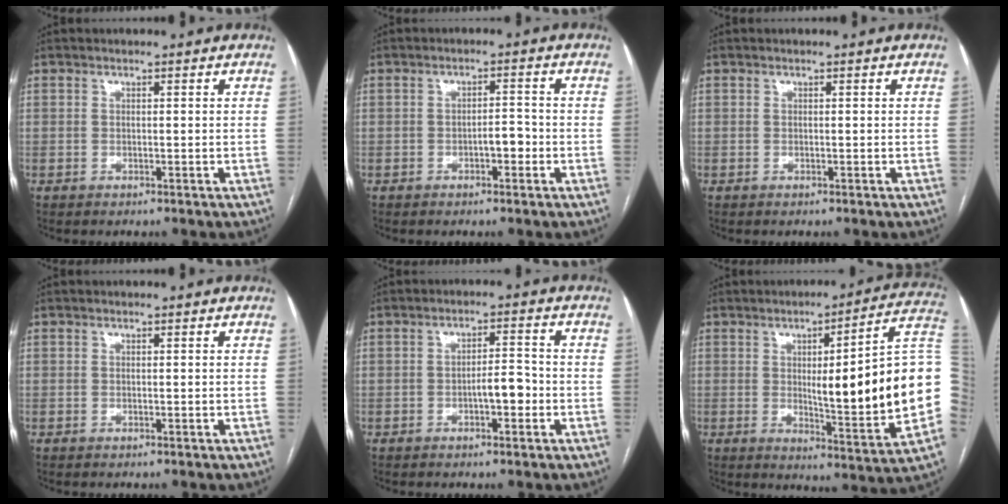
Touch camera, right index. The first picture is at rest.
{"total": 2.7, "force": [-1.1, 1.0, 2.2], "torque": [-0.030, 0.006, -0.018]}
{"total": 0.0}
{"total": 0.0}
{"total": 4.0, "force": [-1.4, 1.2, 3.6], "torque": [-0.054, 0.008, -0.021]}
{"total": 21.6, "force": [-0.1, 1.6, 21.5], "torque": [-0.220, 0.016, 0.002]}